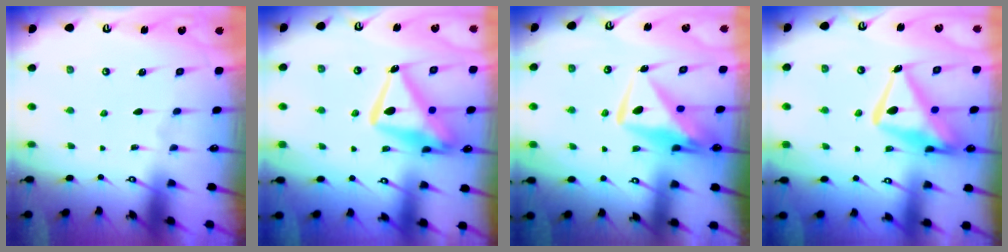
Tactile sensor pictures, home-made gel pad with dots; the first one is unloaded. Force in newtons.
{"total": 17.1, "press": 17.0, "slide": 1.7}
{"total": 11.1, "press": 11.1, "slide": 1.0}
{"total": 17.1, "press": 17.1, "slide": 1.7}